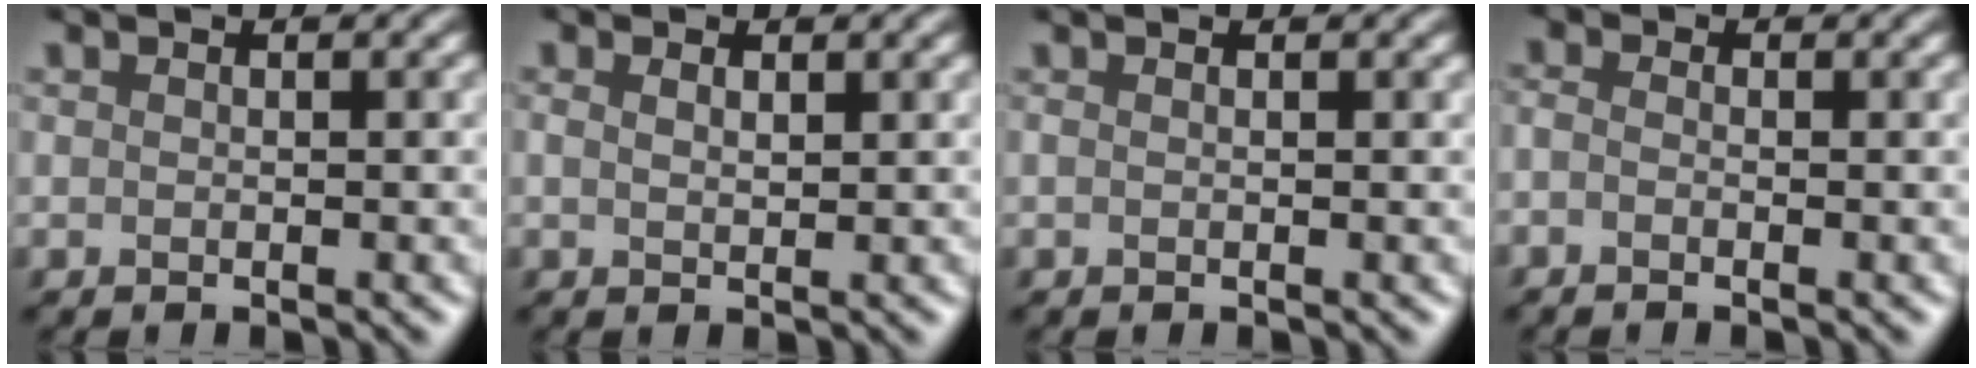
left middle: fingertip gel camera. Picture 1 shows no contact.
{"total": 1.1, "force": [0.0, -0.9, -0.7], "torque": [-0.005, 0.000, 0.017]}
{"total": 1.1, "force": [0.4, 0.6, 0.9], "torque": [0.001, 0.009, -0.007]}
{"total": 1.5, "force": [-1.5, -0.3, -0.2], "torque": [-0.010, 0.000, -0.009]}